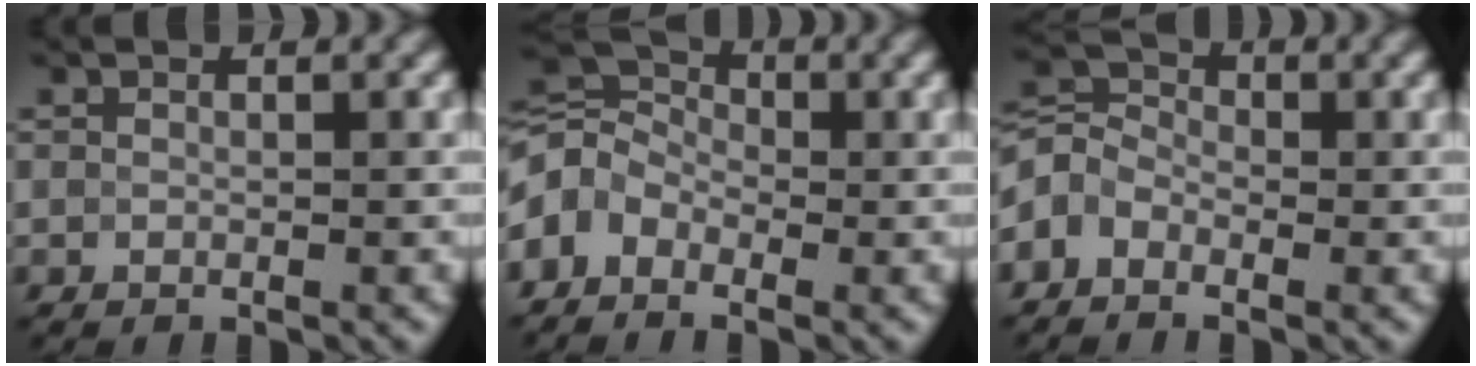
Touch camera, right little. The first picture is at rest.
{"total": 4.3, "force": [-1.8, 3.1, 2.2], "torque": [-0.044, 0.012, -0.056]}
{"total": 3.1, "force": [-1.7, 2.2, 1.3], "torque": [-0.026, 0.008, -0.050]}